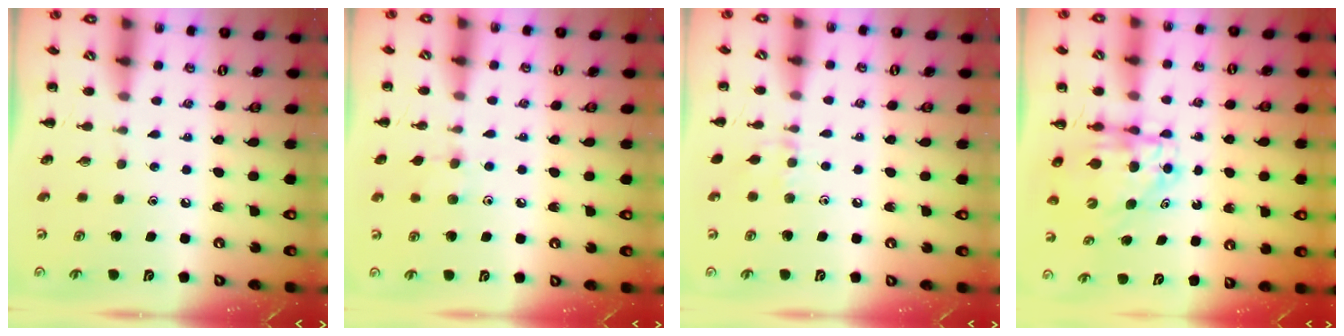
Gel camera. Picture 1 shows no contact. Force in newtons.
{"total": 6.5, "press": 6.2, "slide": 2.1}
{"total": 4.4, "press": 4.2, "slide": 1.4}
{"total": 6.4, "press": 6.2, "slide": 1.3}